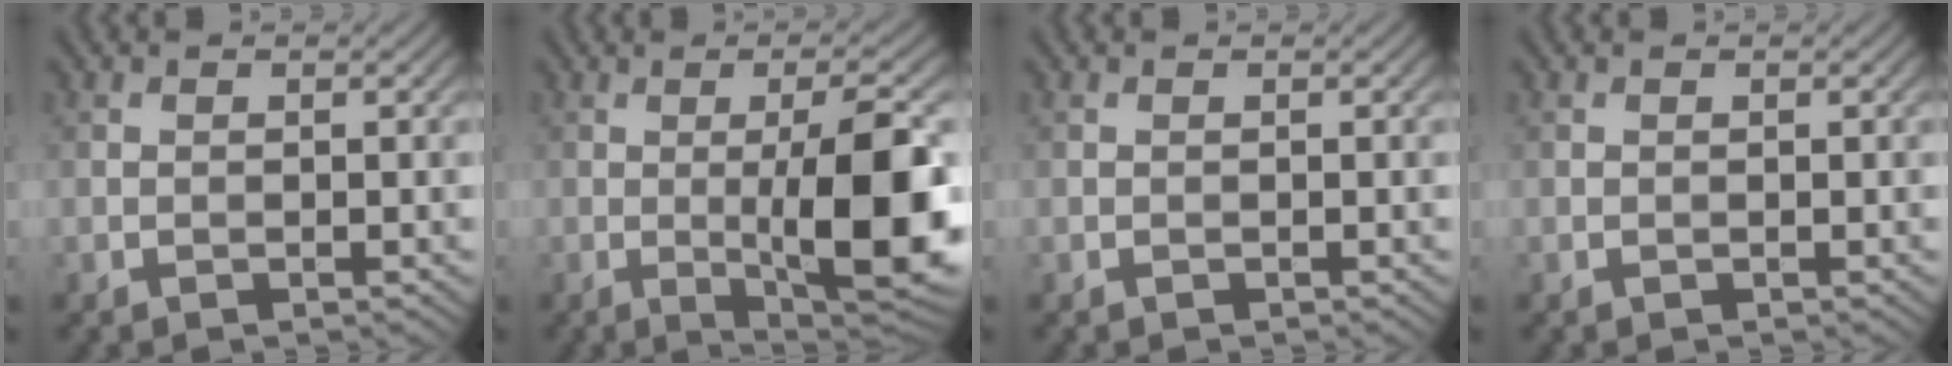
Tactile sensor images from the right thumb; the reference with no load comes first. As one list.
[{"total": 13.2, "force": [-1.3, 3.4, 12.7], "torque": [-0.166, 0.003, -0.023]}, {"total": 0.0}, {"total": 0.0}]